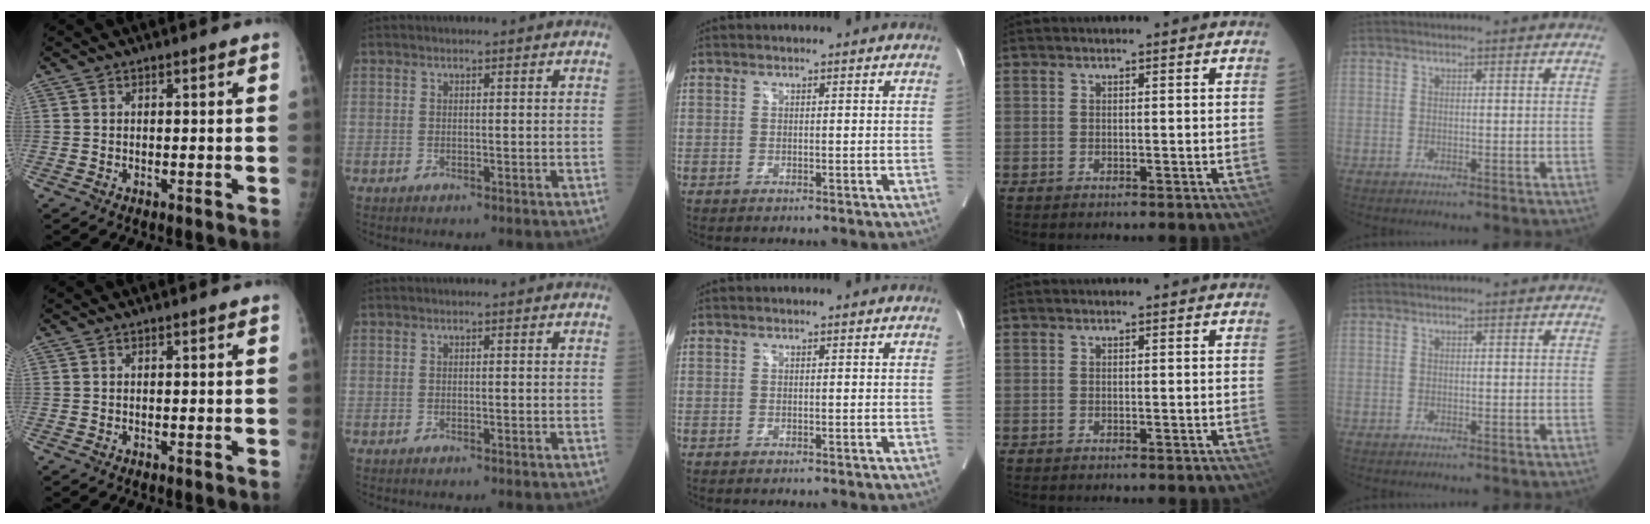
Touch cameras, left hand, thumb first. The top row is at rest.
{}